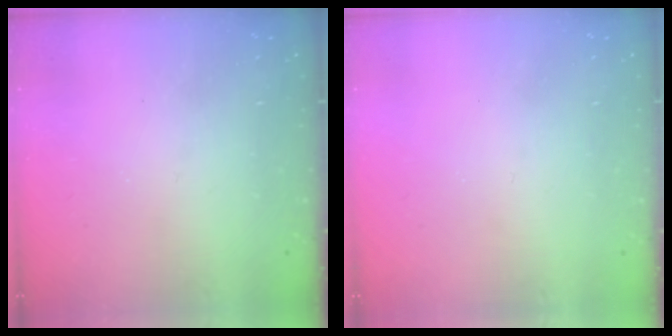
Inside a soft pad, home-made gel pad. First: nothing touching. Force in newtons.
{"total": 0.7, "press": 0.7, "slide": 0.1}